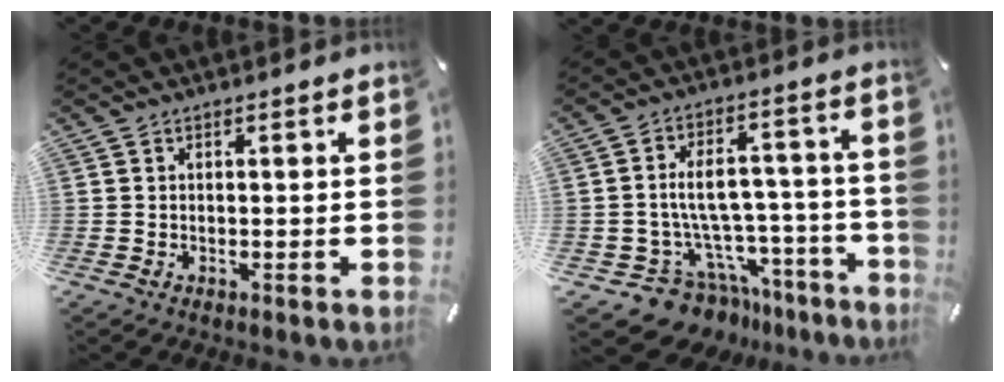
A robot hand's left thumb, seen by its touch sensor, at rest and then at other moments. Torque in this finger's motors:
{"motor_torque": [-0.55, 1.36, 0.21, 0.18, 0.04]}